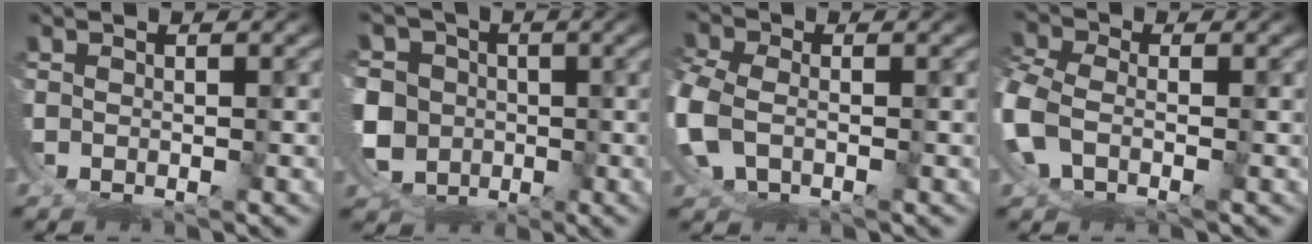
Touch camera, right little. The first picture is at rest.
{"total": 7.6, "force": [1.1, 7.1, 2.3], "torque": [-0.046, -0.038, 0.029]}
{"total": 2.8, "force": [-0.3, 2.6, 1.0], "torque": [-0.074, -0.018, 0.004]}
{"total": 5.1, "force": [-1.2, 4.2, 2.5], "torque": [-0.106, -0.028, -0.012]}